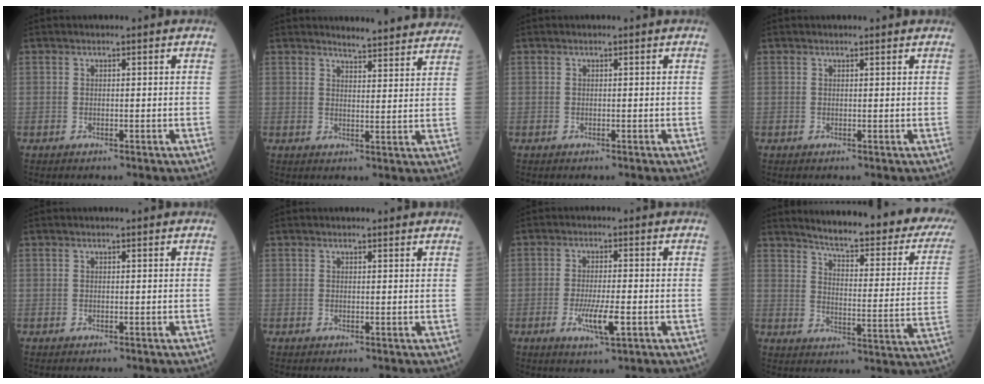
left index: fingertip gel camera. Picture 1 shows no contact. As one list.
[{"total": 12.7, "force": [12.2, 1.5, 2.9], "torque": [-0.019, -0.025, 0.126]}, {"total": 0.0}, {"total": 1.3, "force": [1.1, 0.5, 0.3], "torque": [-0.010, 0.012, 0.011]}, {"total": 0.5, "force": [0.5, 0.1, 0.1], "torque": [-0.003, 0.007, 0.006]}, {"total": 2.7, "force": [2.5, 0.8, 0.7], "torque": [-0.009, 0.013, 0.021]}, {"total": 5.3, "force": [-1.8, 0.6, 4.9], "torque": [-0.097, -0.009, -0.030]}, {"total": 24.2, "force": [20.6, 3.0, 12.3], "torque": [-0.165, -0.070, 0.241]}]